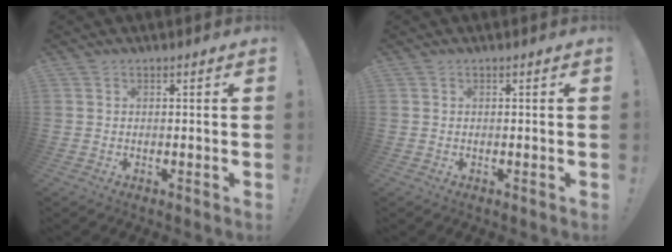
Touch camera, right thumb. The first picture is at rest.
{"total": 0.0}